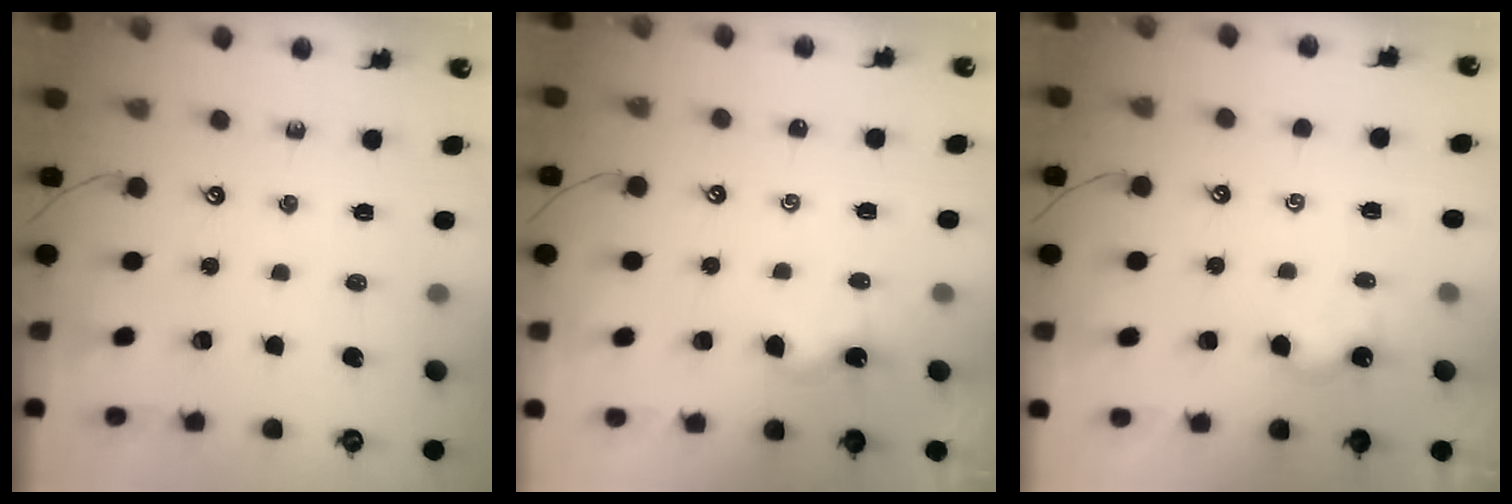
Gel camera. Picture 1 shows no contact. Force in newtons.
{"total": 0.0}
{"total": 0.8, "press": 0.7, "slide": 0.4}